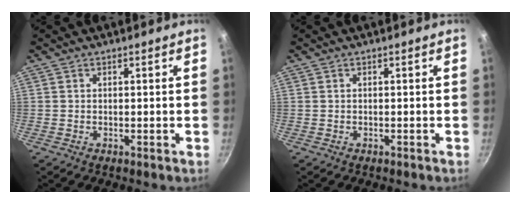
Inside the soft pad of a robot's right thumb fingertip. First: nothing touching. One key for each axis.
{"total": 0.0}